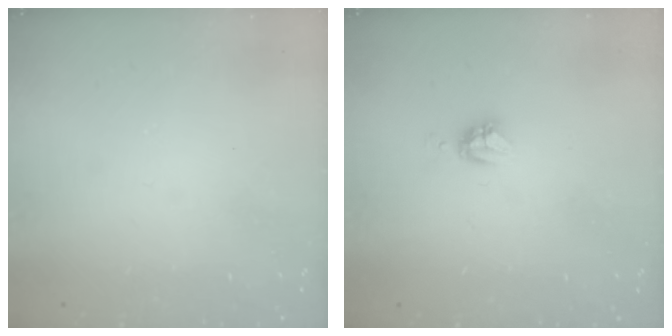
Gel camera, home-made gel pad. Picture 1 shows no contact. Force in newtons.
{"total": 3.8, "press": 3.8, "slide": 0.4}